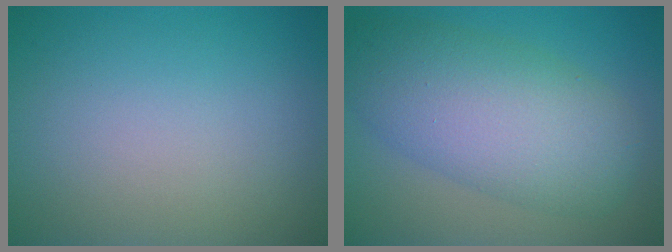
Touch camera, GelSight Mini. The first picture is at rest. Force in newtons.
{"total": 8.4, "press": 8.4, "slide": 0.0}